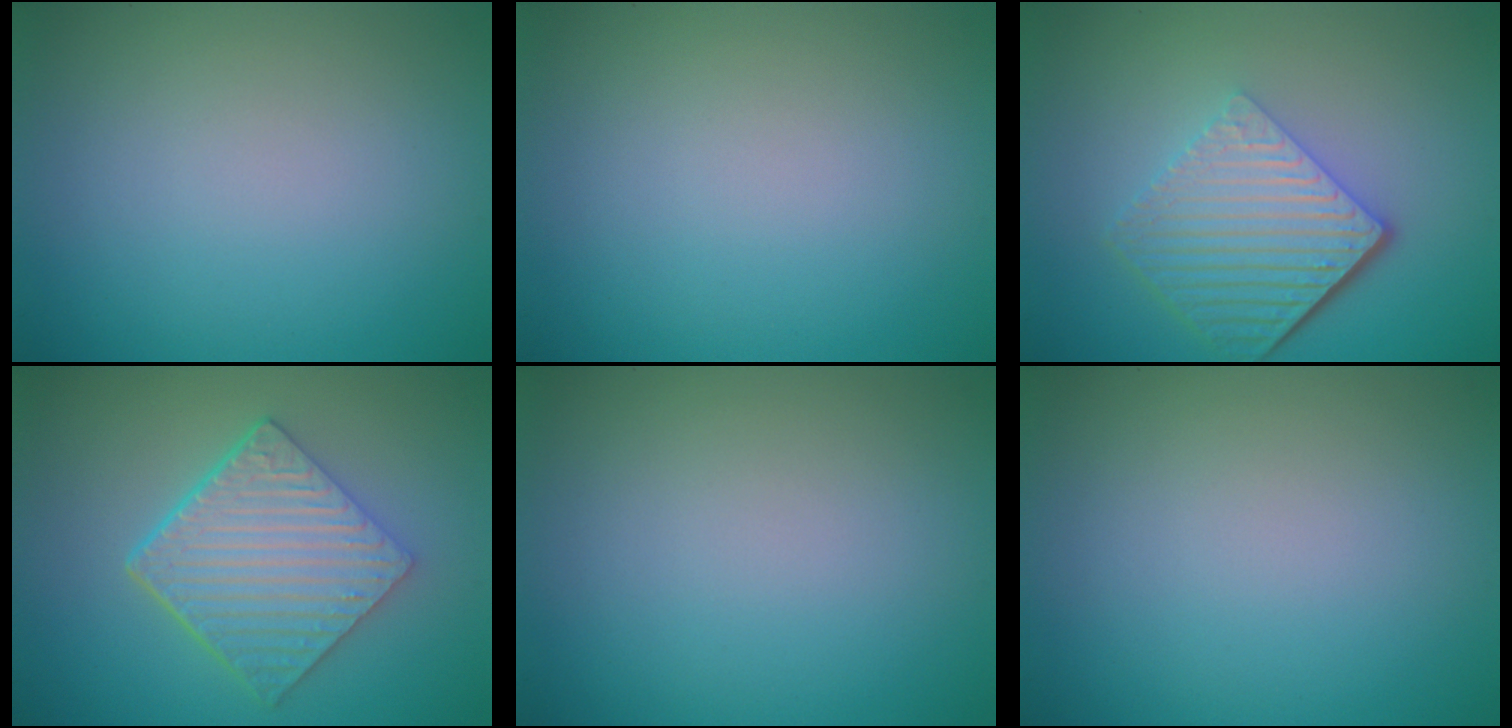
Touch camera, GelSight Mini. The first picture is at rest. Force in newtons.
{"total": 0.0}
{"total": 6.5, "press": 4.3, "slide": 4.9}
{"total": 6.4, "press": 4.5, "slide": 4.6}
{"total": 0.0}
{"total": 0.0}